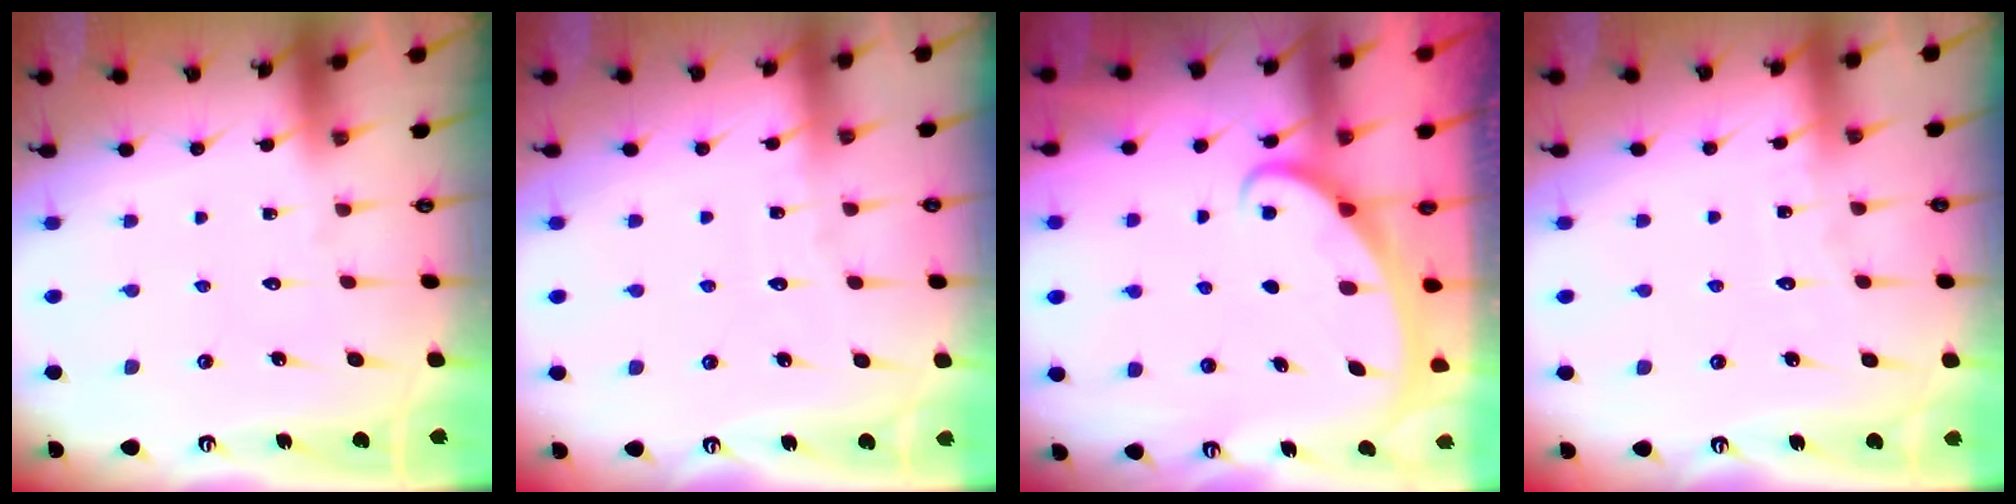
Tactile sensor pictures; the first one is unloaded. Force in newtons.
{"total": 3.2, "press": 3.2, "slide": 0.4}
{"total": 2.3, "press": 2.2, "slide": 0.3}
{"total": 3.0, "press": 3.0, "slide": 0.4}